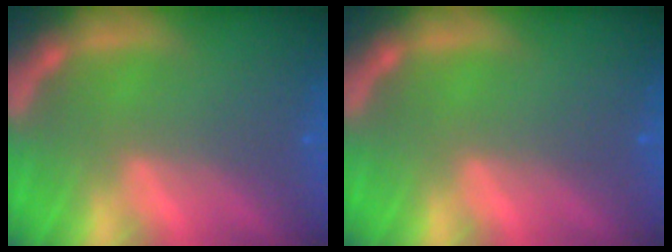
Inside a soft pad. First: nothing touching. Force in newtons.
{"total": 0.0}